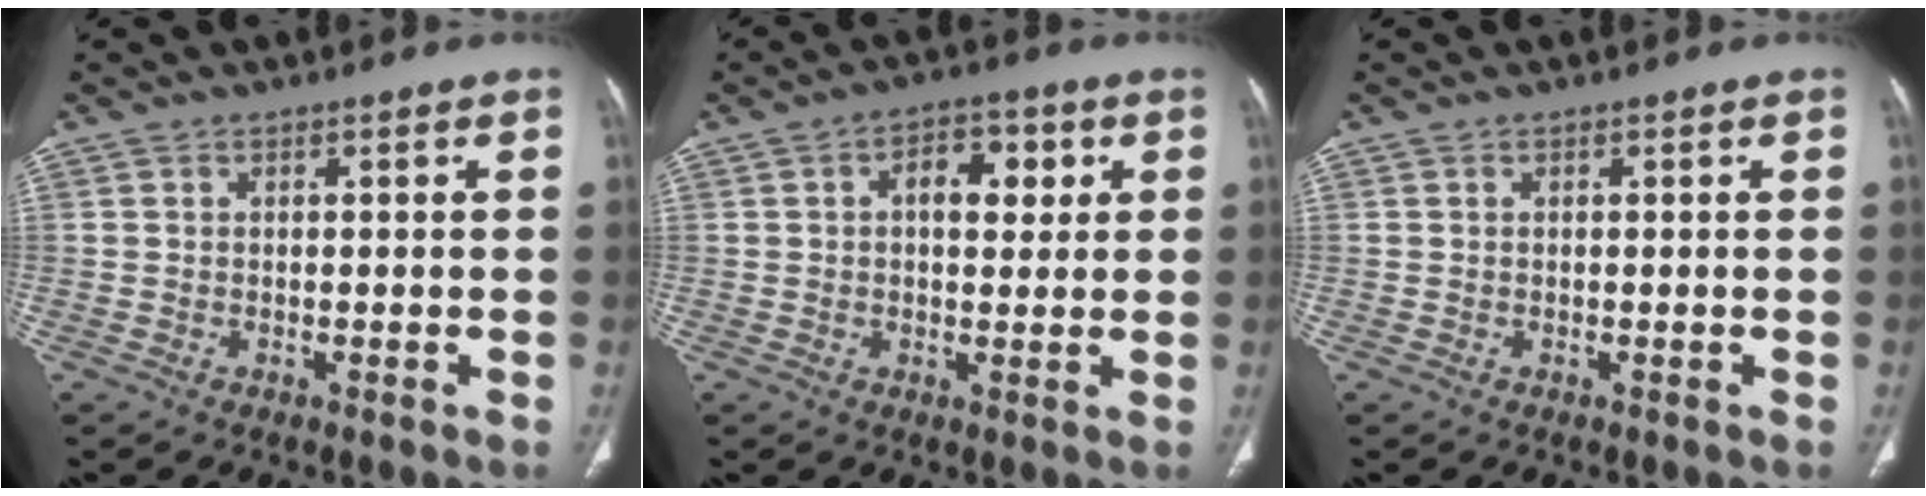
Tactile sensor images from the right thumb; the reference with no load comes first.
{"total": 7.3, "force": [1.9, 4.3, 5.6], "torque": [-0.054, 0.004, 0.026]}
{"total": 0.0}